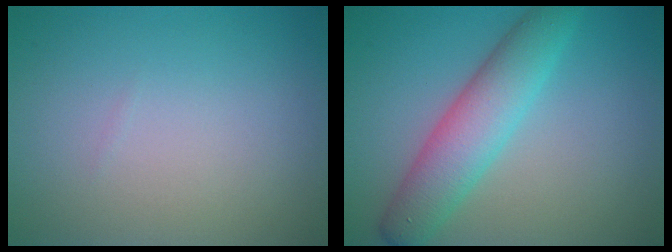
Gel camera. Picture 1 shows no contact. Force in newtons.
{"total": 5.4, "press": 5.4, "slide": 0.2}